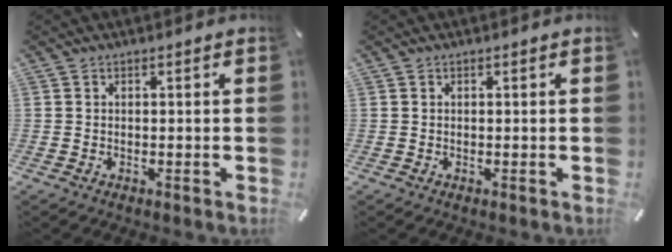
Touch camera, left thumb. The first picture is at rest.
{"total": 0.0}